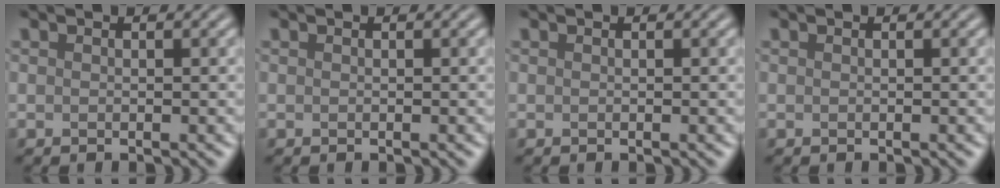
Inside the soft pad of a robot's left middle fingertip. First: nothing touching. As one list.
[{"total": 0.0}, {"total": 0.0}, {"total": 0.0}]